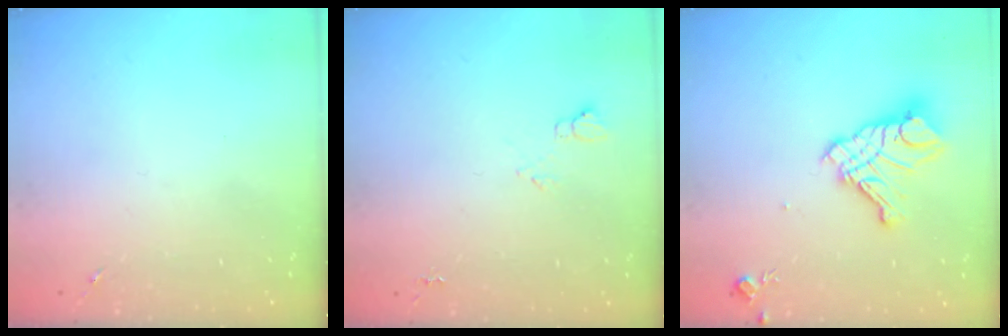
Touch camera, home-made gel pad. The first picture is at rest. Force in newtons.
{"total": 5.5, "press": 5.4, "slide": 0.7}
{"total": 14.3, "press": 14.2, "slide": 1.6}